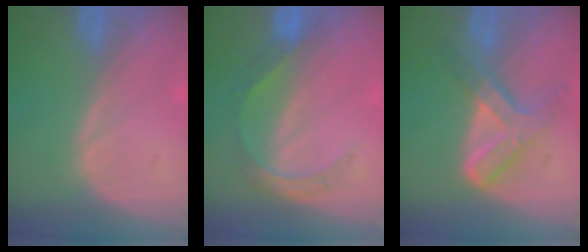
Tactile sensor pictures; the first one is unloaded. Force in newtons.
{"total": 4.5, "press": 4.4, "slide": 0.7}
{"total": 7.5, "press": 6.2, "slide": 4.2}